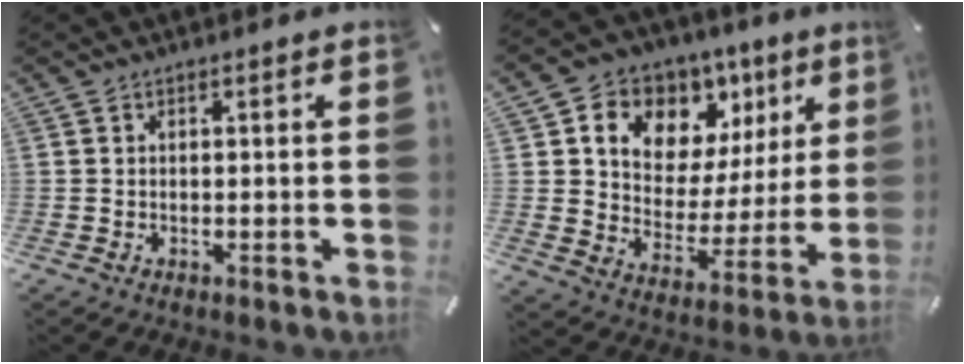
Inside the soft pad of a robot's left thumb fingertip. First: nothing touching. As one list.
[{"total": 10.6, "force": [6.2, 8.2, 2.5], "torque": [-0.046, -0.066, 0.112]}]